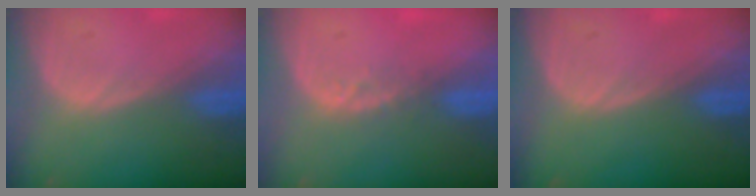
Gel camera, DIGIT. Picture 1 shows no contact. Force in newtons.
{"total": 2.1, "press": 1.8, "slide": 1.1}
{"total": 0.0}